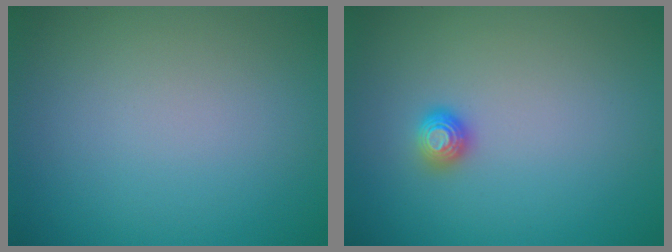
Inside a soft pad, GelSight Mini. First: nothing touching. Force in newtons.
{"total": 1.2, "press": 1.1, "slide": 0.4}